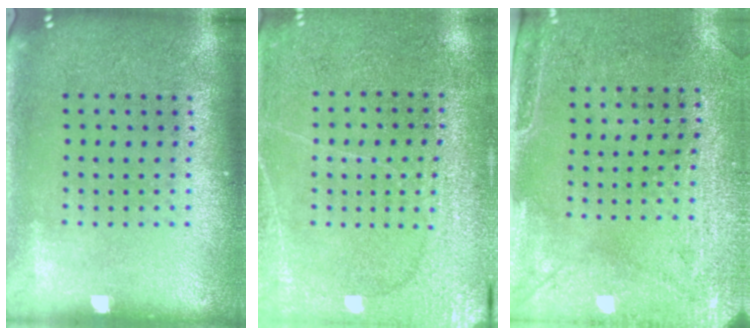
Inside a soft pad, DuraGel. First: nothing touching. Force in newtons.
{"total": 2.8, "press": 2.7, "slide": 0.7}
{"total": 3.0, "press": 2.4, "slide": 1.8}